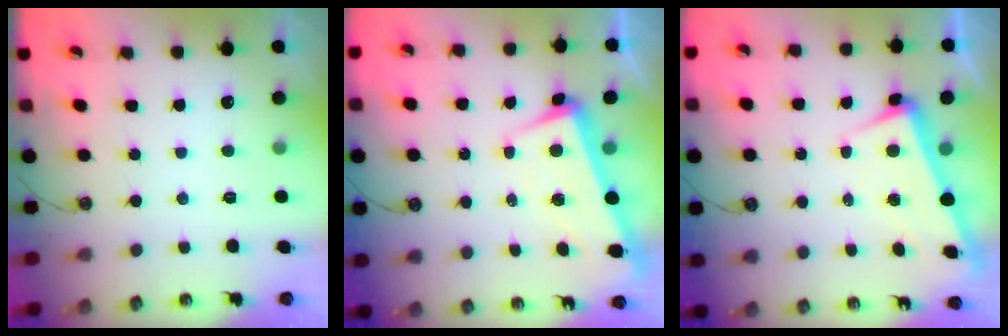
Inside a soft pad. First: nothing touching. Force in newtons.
{"total": 2.3, "press": 1.3, "slide": 1.9}
{"total": 3.0, "press": 2.9, "slide": 0.8}